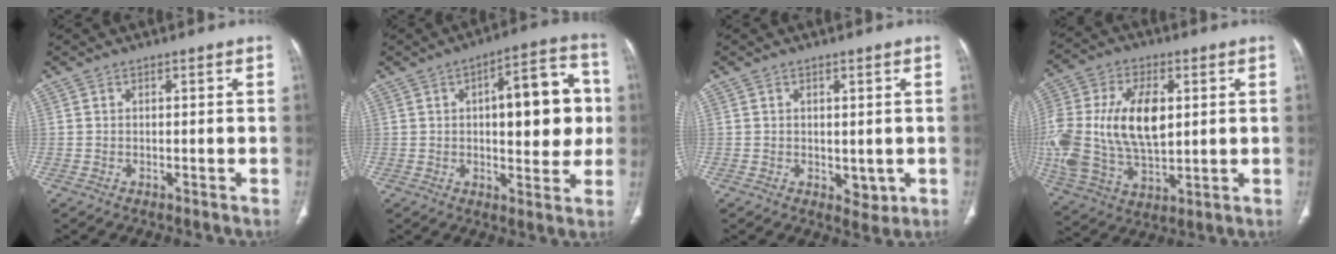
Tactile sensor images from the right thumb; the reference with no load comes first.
{"total": 16.6, "force": [1.8, 6.9, 15.0], "torque": [-0.163, 0.021, 0.021]}
{"total": 2.9, "force": [0.0, 2.1, 2.0], "torque": [-0.018, -0.008, 0.010]}
{"total": 22.9, "force": [2.5, 13.2, 18.5], "torque": [-0.412, -0.009, 0.052]}